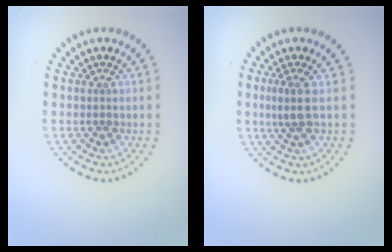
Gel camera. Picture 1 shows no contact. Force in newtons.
{"total": 2.2, "press": 1.8, "slide": 1.3}